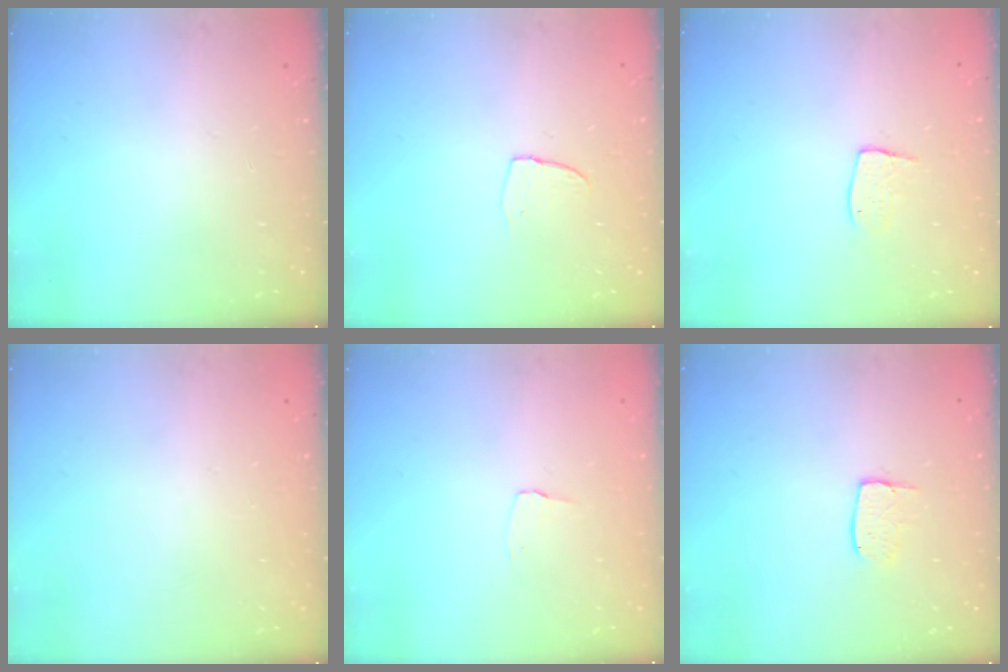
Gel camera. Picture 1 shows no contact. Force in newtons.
{"total": 3.8, "press": 3.8, "slide": 0.3}
{"total": 5.9, "press": 5.9, "slide": 0.4}
{"total": 0.0}
{"total": 2.6, "press": 2.6, "slide": 0.2}
{"total": 5.6, "press": 5.6, "slide": 0.3}